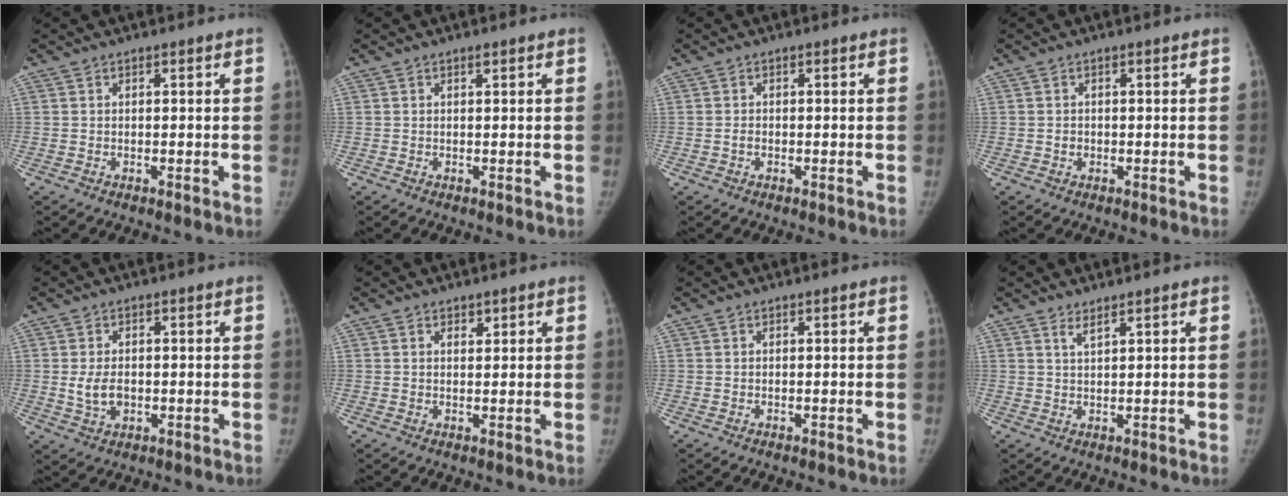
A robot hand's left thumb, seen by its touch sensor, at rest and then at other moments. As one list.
[{"total": 0.5, "force": [0.4, 0.1, 0.3], "torque": [-0.007, -0.002, 0.006]}, {"total": 0.9, "force": [-0.3, 0.6, 0.5], "torque": [-0.007, 0.002, -0.006]}, {"total": 1.0, "force": [-0.2, 0.9, 0.3], "torque": [-0.002, 0.003, -0.003]}, {"total": 4.4, "force": [-0.4, 3.0, 3.1], "torque": [-0.056, -0.002, 0.000]}, {"total": 1.4, "force": [0.9, 0.8, 0.6], "torque": [-0.001, -0.005, 0.014]}, {"total": 0.0}, {"total": 1.7, "force": [1.3, 0.2, 1.1], "torque": [-0.021, -0.010, 0.030]}]